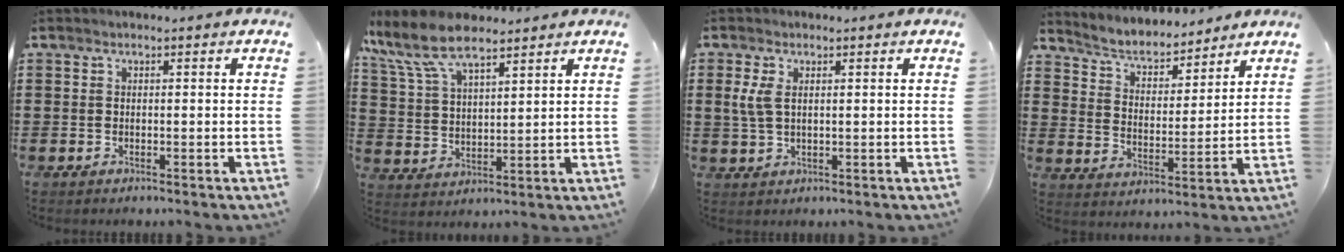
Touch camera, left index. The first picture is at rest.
{"total": 9.6, "force": [7.2, 3.5, 5.3], "torque": [-0.135, -0.019, 0.130]}
{"total": 3.6, "force": [0.9, 1.7, 3.0], "torque": [-0.080, 0.001, 0.011]}
{"total": 4.9, "force": [4.8, 0.9, 0.8], "torque": [-0.041, -0.033, 0.080]}